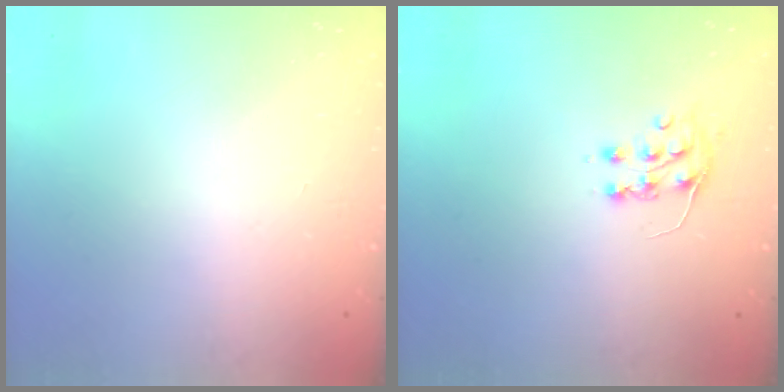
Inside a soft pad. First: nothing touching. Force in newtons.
{"total": 7.3, "press": 7.3, "slide": 0.5}